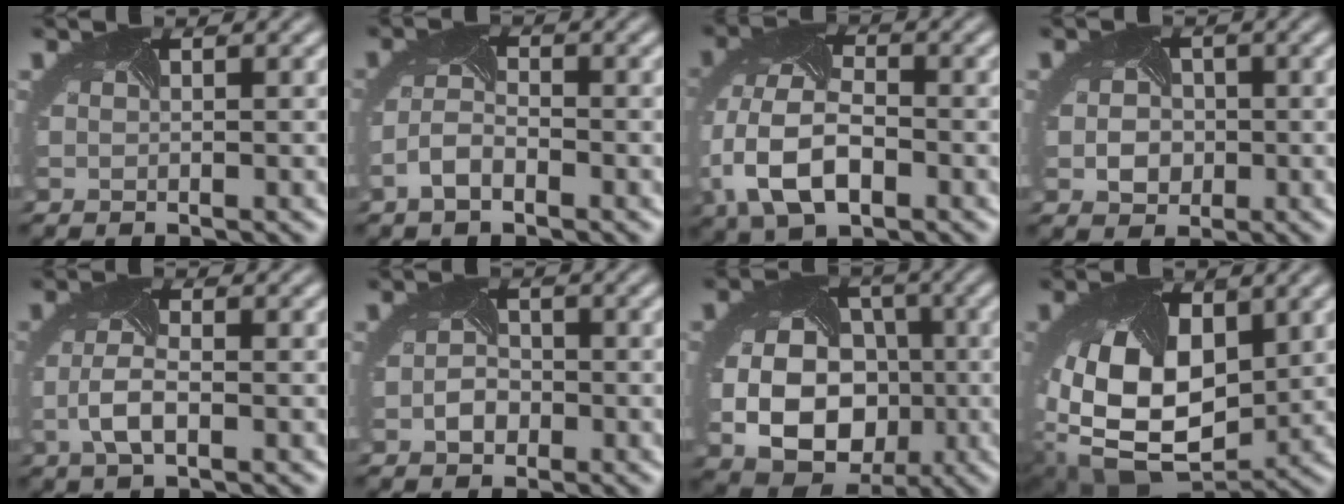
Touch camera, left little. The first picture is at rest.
{"total": 2.7, "force": [-1.7, 1.2, 1.7], "torque": [-0.042, -0.004, -0.036]}
{"total": 8.4, "force": [-2.4, 5.2, 6.1], "torque": [-0.148, -0.010, -0.053]}
{"total": 3.6, "force": [-0.2, 3.0, 1.9], "torque": [-0.022, 0.002, -0.005]}
{"total": 3.0, "force": [-0.7, 1.2, 2.6], "torque": [-0.069, -0.006, -0.015]}
{"total": 1.9, "force": [-0.8, 1.4, 0.9], "torque": [-0.019, -0.004, -0.019]}
{"total": 12.5, "force": [-1.8, 10.2, 7.1], "torque": [-0.107, -0.032, -0.038]}
{"total": 14.4, "force": [1.2, 9.7, 10.6], "torque": [-0.194, -0.031, 0.039]}